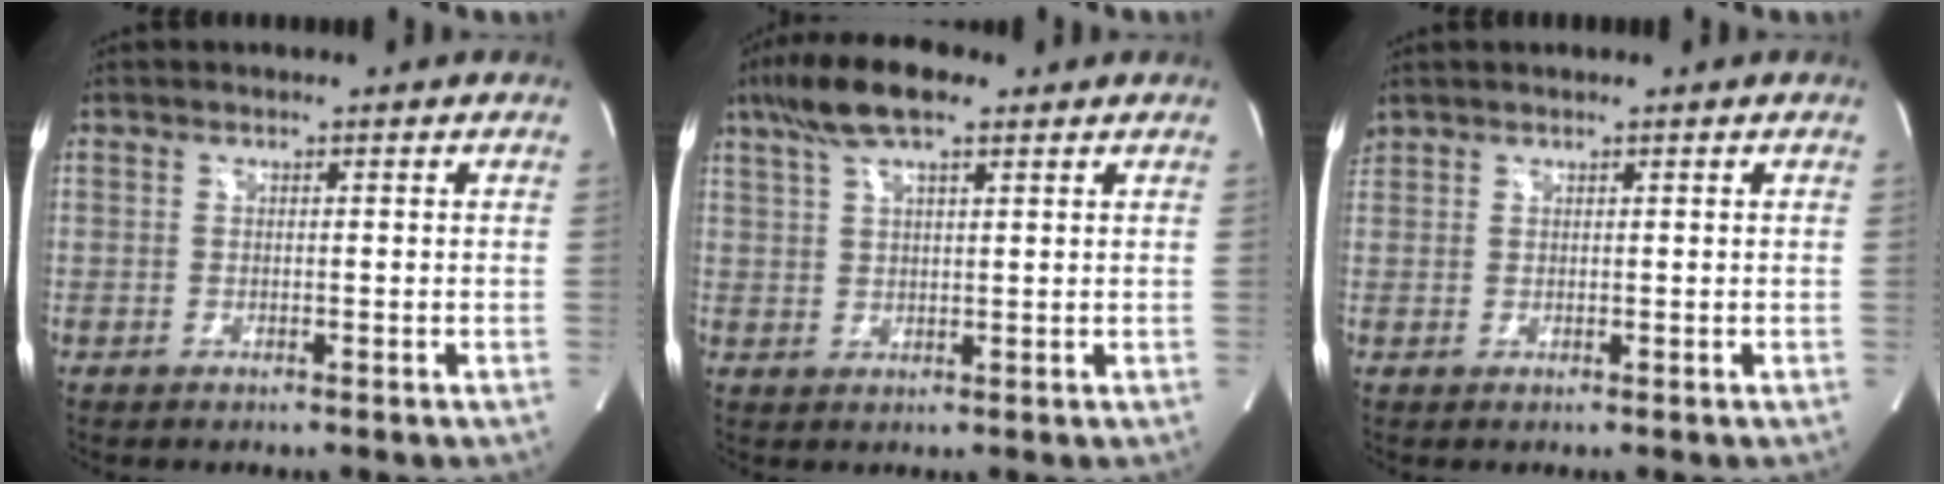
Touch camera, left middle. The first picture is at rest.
{"total": 8.8, "force": [5.8, 2.1, 6.2], "torque": [-0.129, 0.025, 0.104]}
{"total": 1.2, "force": [1.1, 0.5, 0.1], "torque": [-0.009, 0.016, 0.025]}